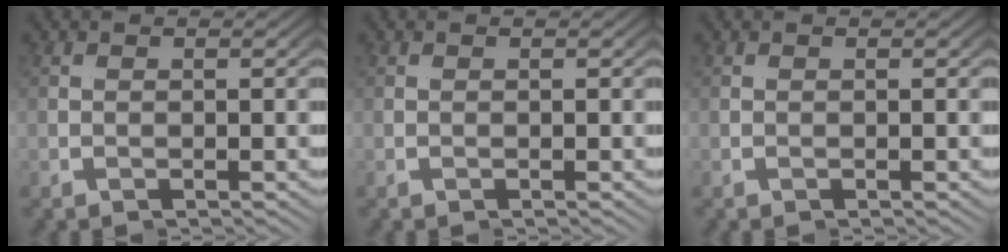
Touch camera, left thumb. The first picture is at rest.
{"total": 0.0}
{"total": 0.0}